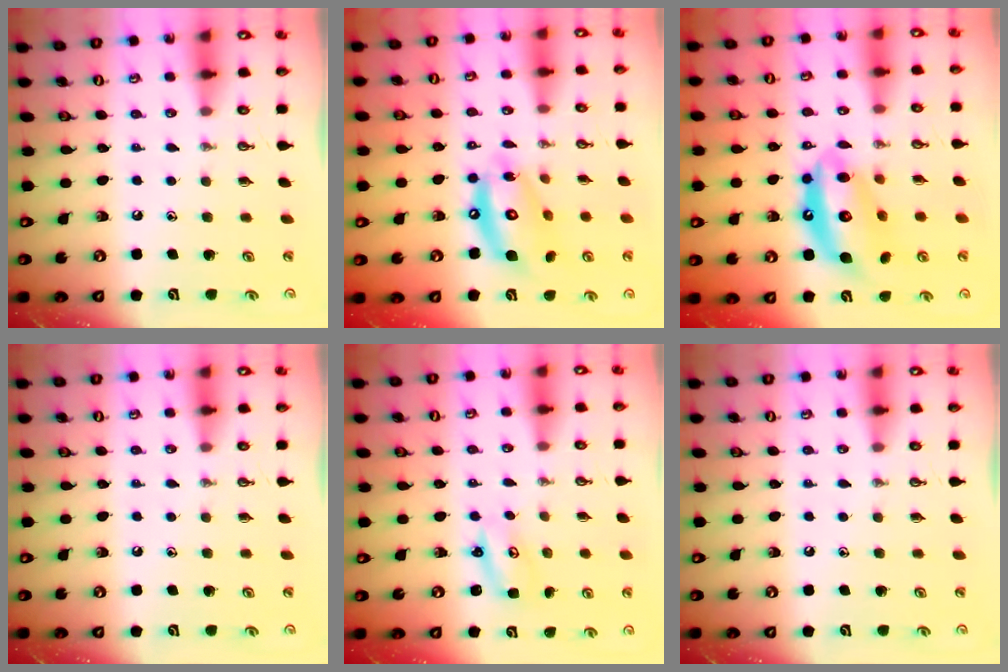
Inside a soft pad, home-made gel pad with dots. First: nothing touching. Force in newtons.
{"total": 14.3, "press": 14.2, "slide": 1.3}
{"total": 14.6, "press": 14.6, "slide": 1.2}
{"total": 0.0}
{"total": 2.7, "press": 2.7, "slide": 0.2}
{"total": 0.0}